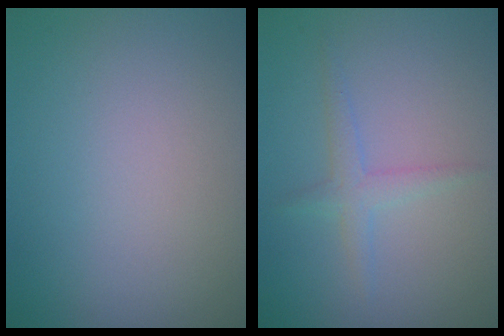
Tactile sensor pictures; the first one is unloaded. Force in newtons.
{"total": 1.7, "press": 1.7, "slide": 0.0}